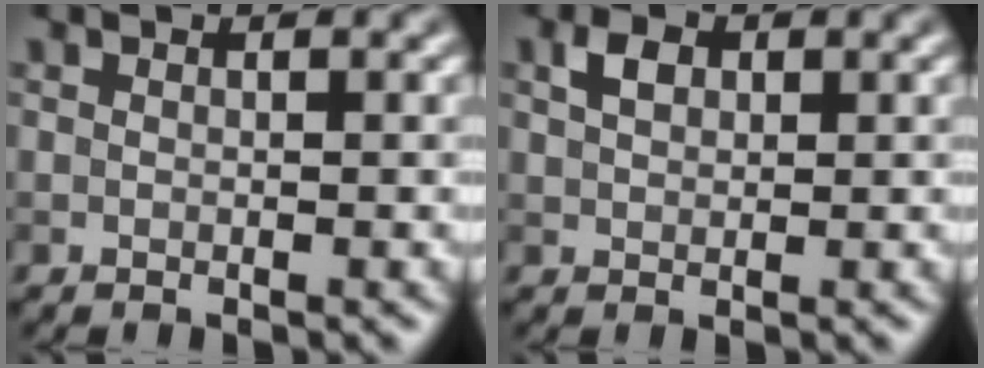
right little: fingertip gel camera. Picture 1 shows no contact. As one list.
[{"total": 2.1, "force": [0.8, 1.4, 1.3], "torque": [-0.028, 0.007, 0.014]}]